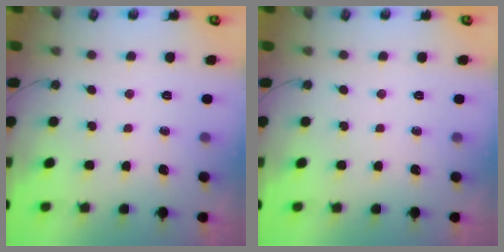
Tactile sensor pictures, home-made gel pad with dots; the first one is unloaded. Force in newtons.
{"total": 0.0}